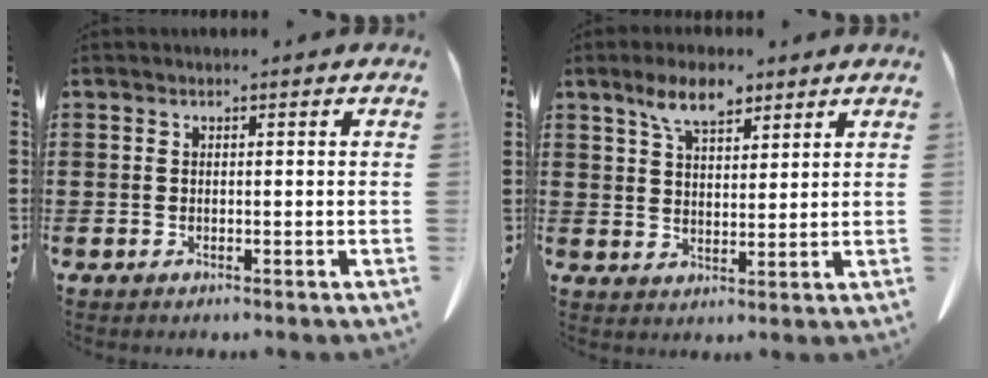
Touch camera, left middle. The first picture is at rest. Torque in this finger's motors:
{"motor_torque": [1.79, 0.35, 0.38, 0.08]}